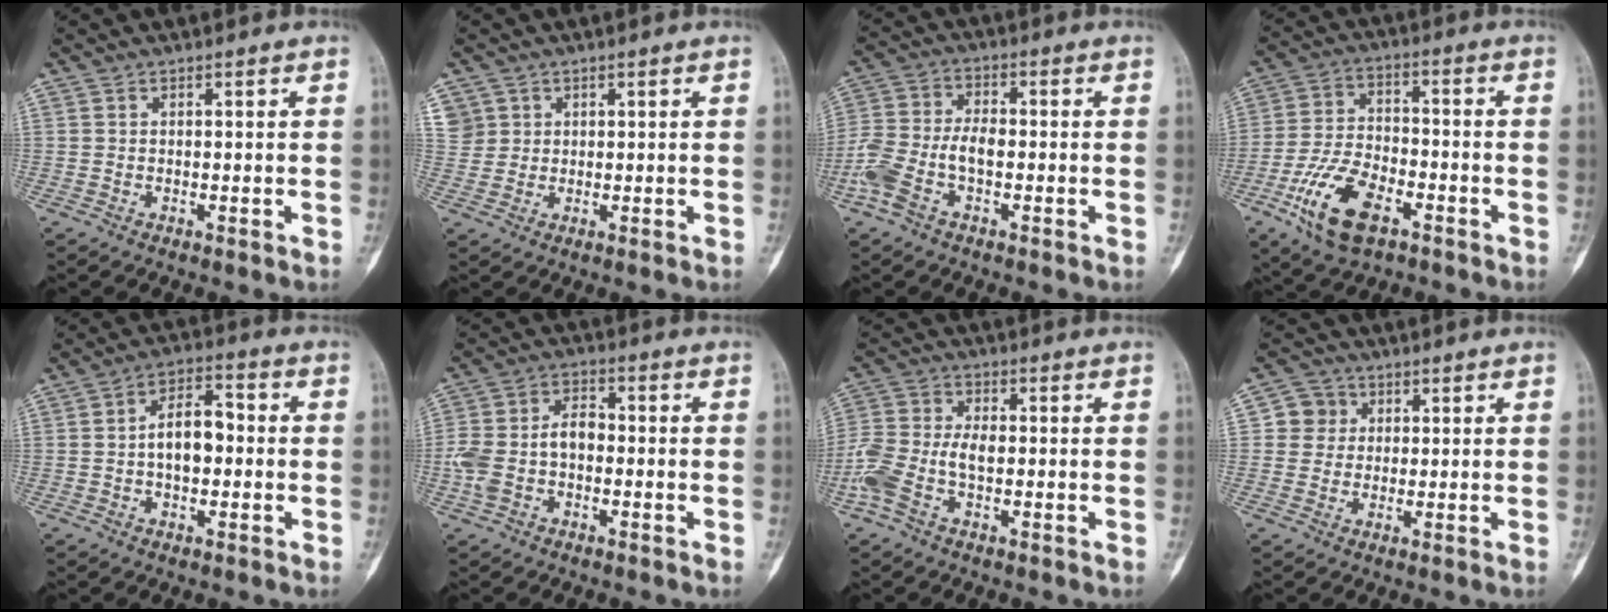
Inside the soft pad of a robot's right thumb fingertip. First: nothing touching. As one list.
[{"total": 4.2, "force": [2.1, 3.6, 0.4], "torque": [0.016, -0.004, 0.042]}, {"total": 9.5, "force": [-2.7, 5.1, 7.6], "torque": [-0.175, 0.026, -0.057]}, {"total": 13.3, "force": [-6.3, 6.9, 9.4], "torque": [-0.173, 0.021, -0.116]}, {"total": 8.4, "force": [-0.4, 4.9, 6.8], "torque": [-0.097, 0.028, -0.015]}, {"total": 9.5, "force": [-1.5, 6.2, 7.0], "torque": [-0.143, 0.037, -0.034]}, {"total": 9.3, "force": [-1.9, 5.2, 7.5], "torque": [-0.180, 0.026, -0.042]}, {"total": 4.7, "force": [1.1, 4.5, 0.8], "torque": [0.018, 0.004, 0.012]}]